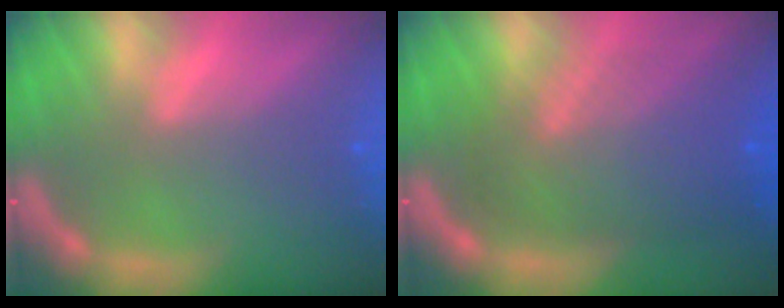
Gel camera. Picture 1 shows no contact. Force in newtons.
{"total": 9.0}